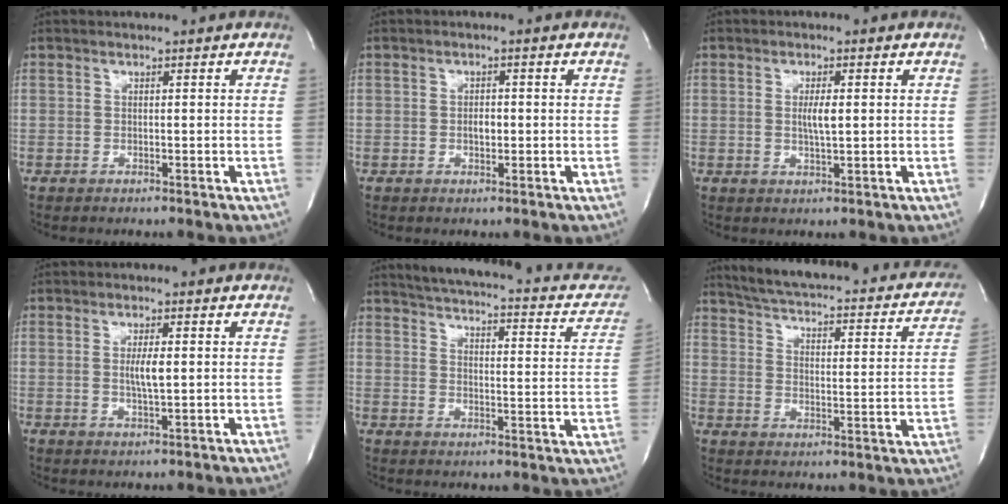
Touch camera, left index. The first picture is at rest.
{"total": 1.8, "force": [-0.2, 0.9, 1.6], "torque": [-0.025, 0.003, -0.002]}
{"total": 3.0, "force": [0.2, 0.4, 3.0], "torque": [-0.055, -0.002, 0.005]}
{"total": 3.4, "force": [0.2, 0.5, 3.4], "torque": [-0.063, -0.003, 0.004]}
{"total": 20.0, "force": [16.3, 5.5, 10.1], "torque": [-0.129, -0.001, 0.185]}
{"total": 24.2, "force": [19.9, 6.5, 12.0], "torque": [-0.172, -0.011, 0.236]}